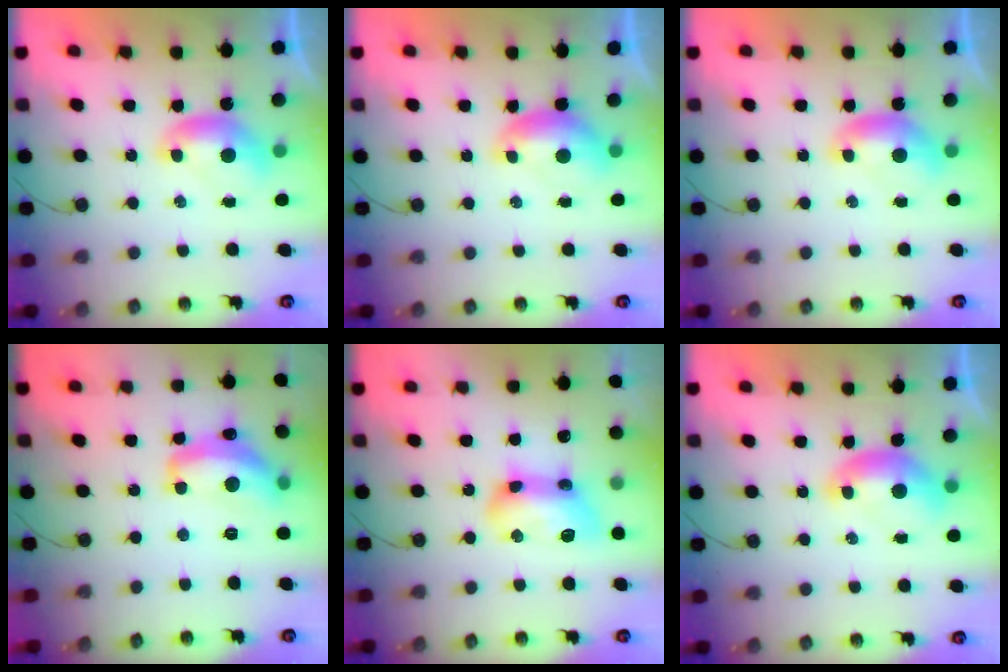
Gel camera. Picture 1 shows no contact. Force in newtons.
{"total": 0.9, "press": 0.8, "slide": 0.3}
{"total": 0.0}
{"total": 9.6, "press": 9.6, "slide": 0.7}
{"total": 12.0, "press": 12.0, "slide": 0.5}
{"total": 1.3, "press": 1.1, "slide": 0.6}